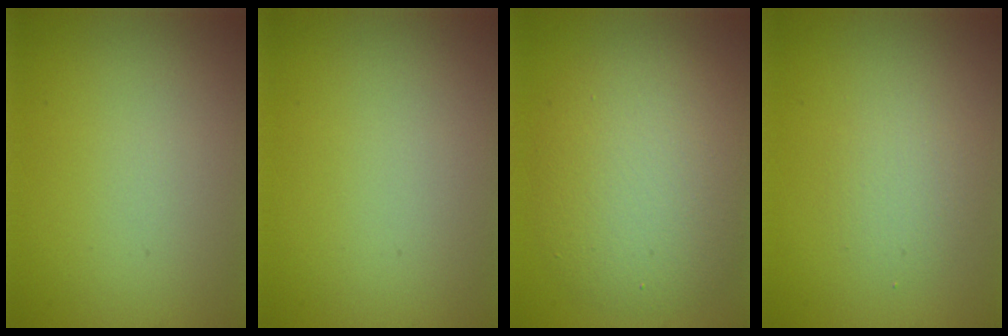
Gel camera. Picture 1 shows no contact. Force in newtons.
{"total": 0.0}
{"total": 7.2, "press": 7.1, "slide": 0.5}
{"total": 2.0, "press": 2.0, "slide": 0.0}